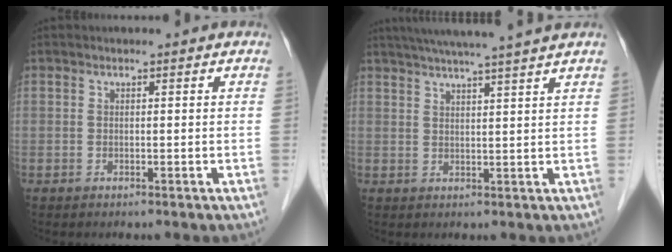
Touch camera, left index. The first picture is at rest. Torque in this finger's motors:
{"motor_torque": [0.03, -1.01, 0.45, 0.09]}